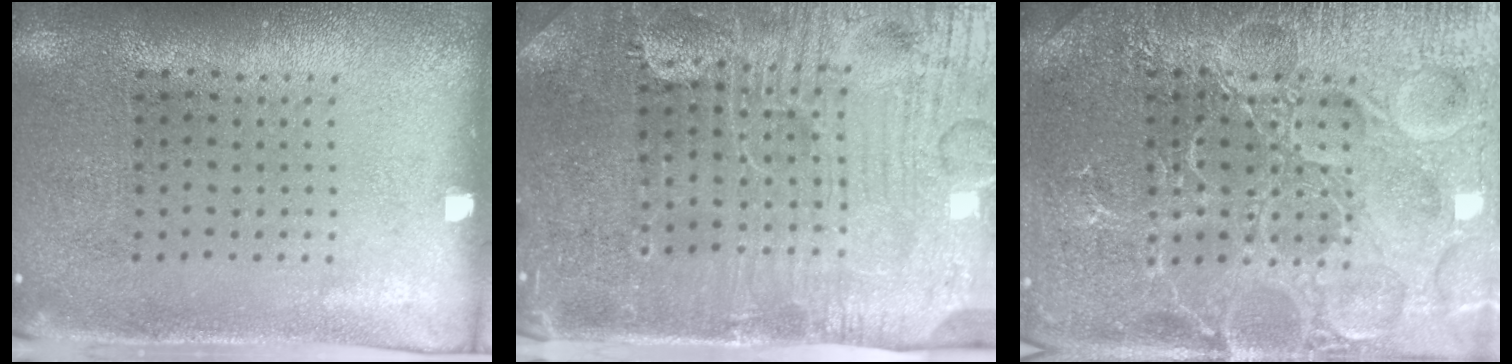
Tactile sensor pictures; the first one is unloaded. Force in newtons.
{"total": 5.1, "press": 4.8, "slide": 1.8}
{"total": 7.3, "press": 7.3, "slide": 0.9}